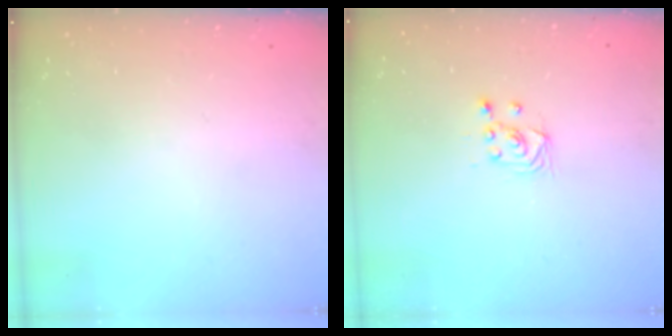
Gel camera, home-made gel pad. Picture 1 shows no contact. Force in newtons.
{"total": 2.9, "press": 2.7, "slide": 1.0}